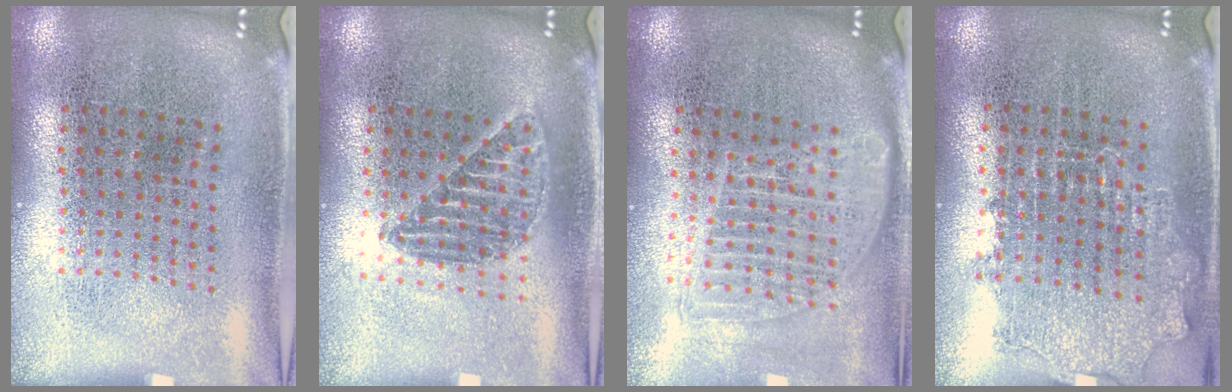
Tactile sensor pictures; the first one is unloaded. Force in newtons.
{"total": 1.2, "press": 1.1, "slide": 0.4}
{"total": 1.6, "press": 1.4, "slide": 0.8}
{"total": 0.9, "press": 0.9, "slide": 0.2}